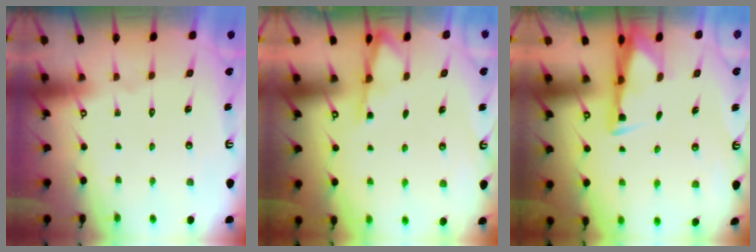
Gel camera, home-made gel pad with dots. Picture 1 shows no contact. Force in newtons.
{"total": 2.9, "press": 2.9, "slide": 0.5}
{"total": 3.2, "press": 3.1, "slide": 0.9}